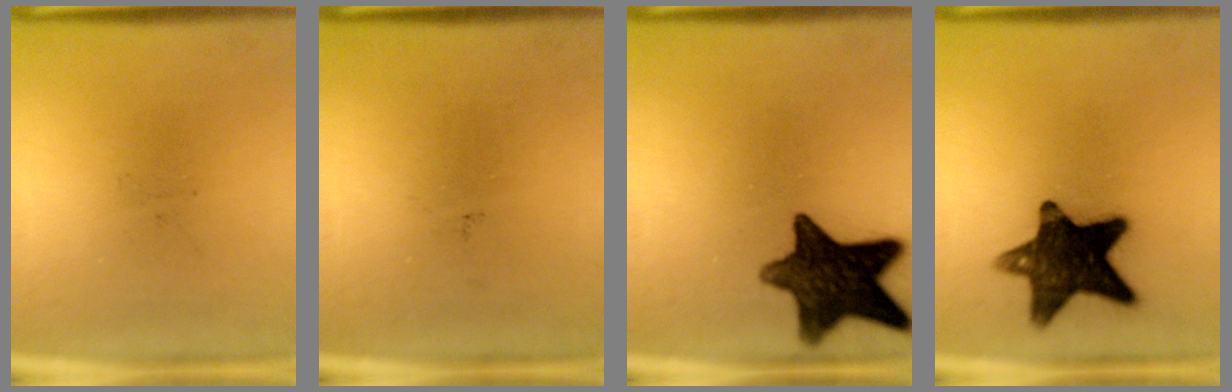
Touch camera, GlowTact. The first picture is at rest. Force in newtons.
{"total": 0.0}
{"total": 14.3}
{"total": 14.3}